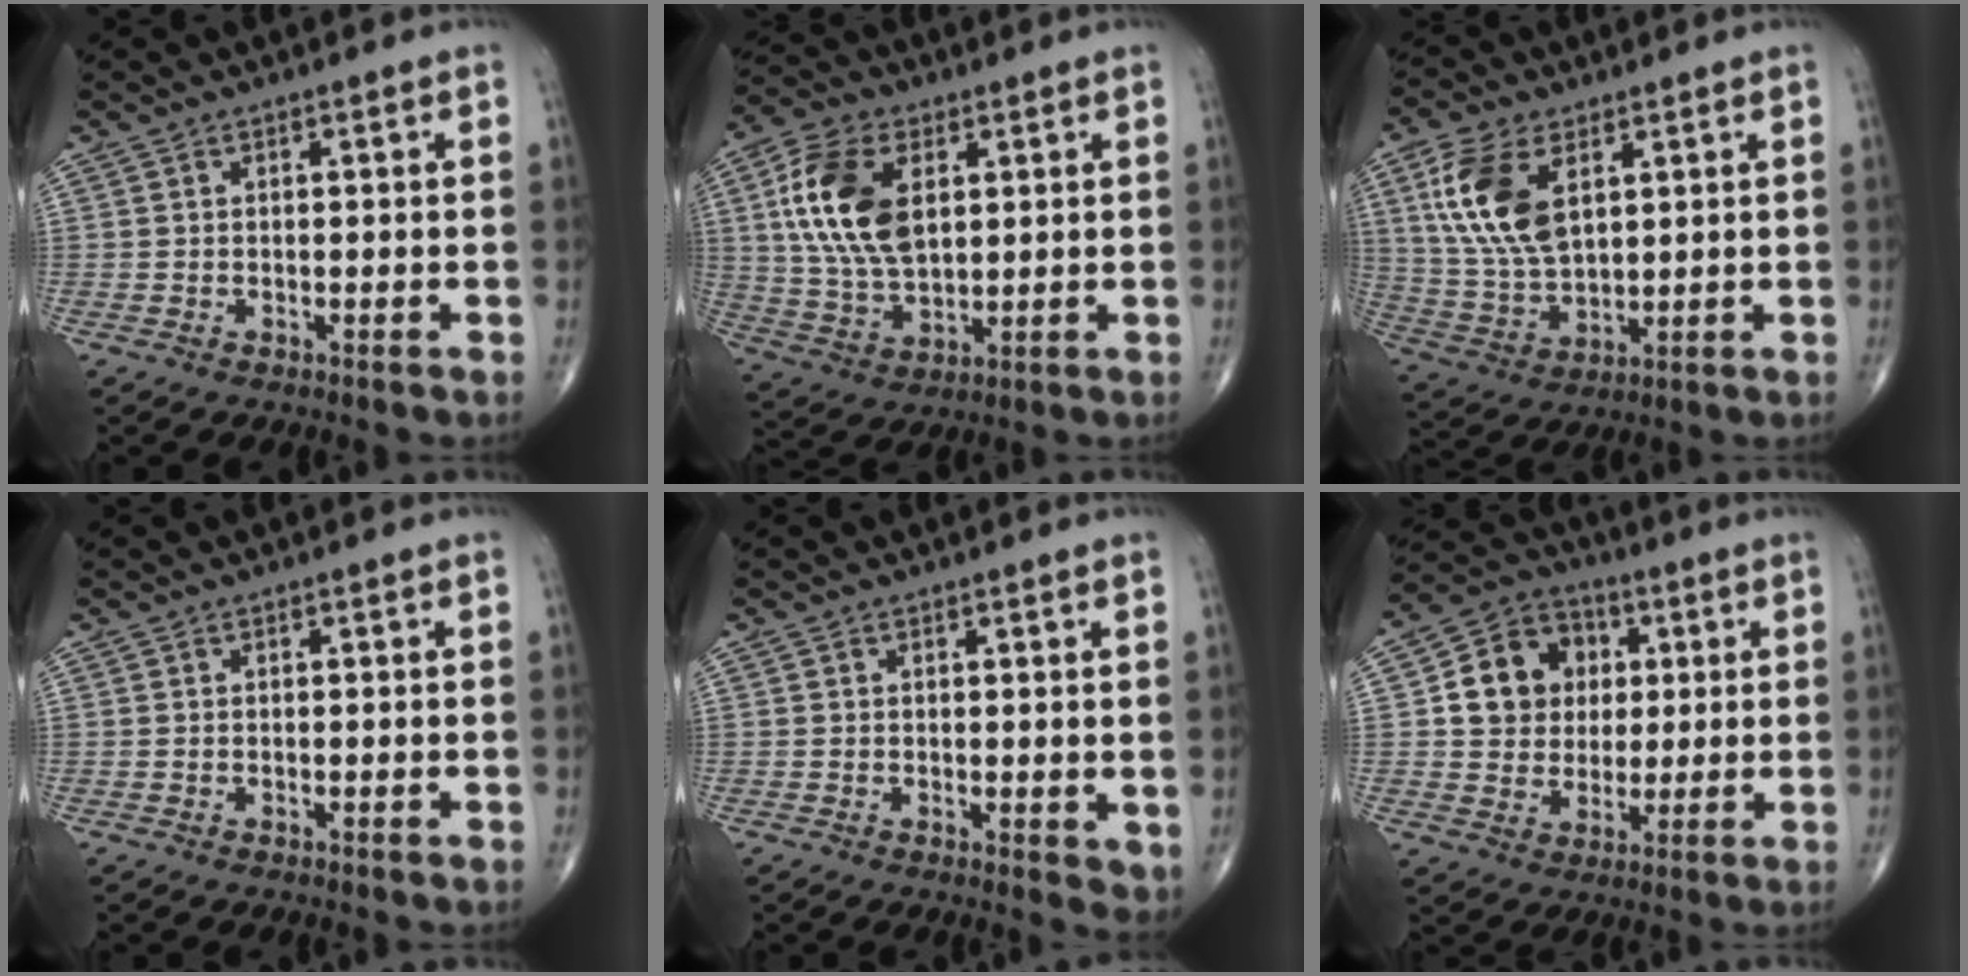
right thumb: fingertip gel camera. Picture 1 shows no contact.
{"total": 15.7, "force": [4.0, 9.1, 12.2], "torque": [-0.230, -0.006, 0.077]}
{"total": 14.1, "force": [5.0, 7.6, 10.7], "torque": [-0.215, -0.014, 0.105]}
{"total": 0.0}
{"total": 3.0, "force": [0.3, 1.5, 2.6], "torque": [-0.029, -0.011, 0.004]}
{"total": 12.7, "force": [2.5, 11.0, 5.9], "torque": [-0.064, 0.008, 0.039]}